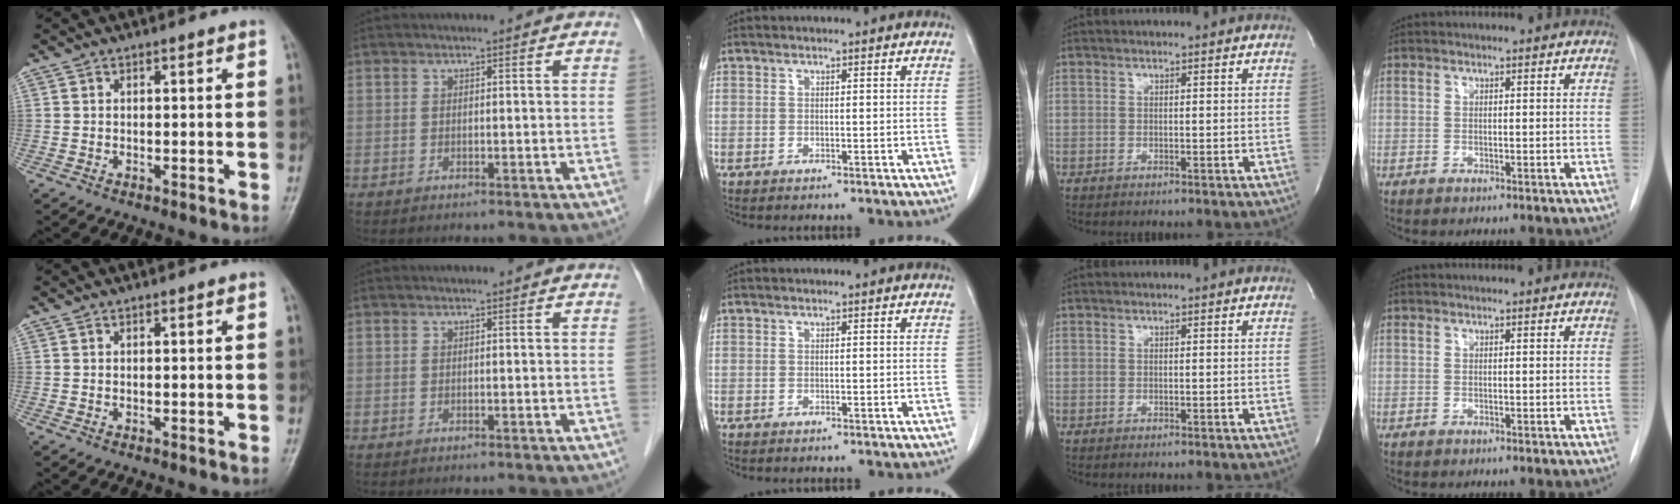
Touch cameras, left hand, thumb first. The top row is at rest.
{}